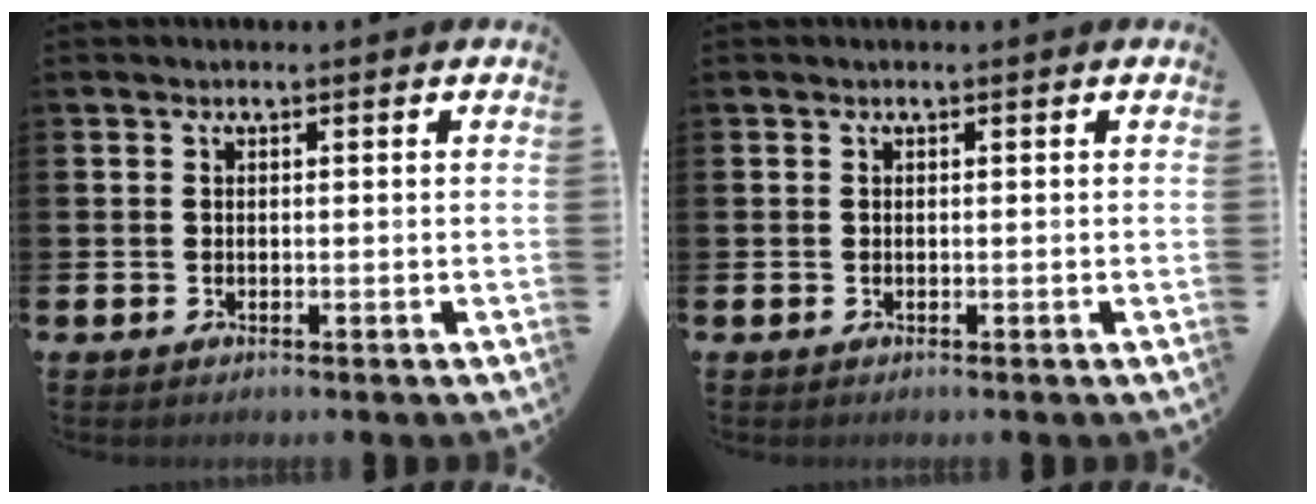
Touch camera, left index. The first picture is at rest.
{"total": 0.0}